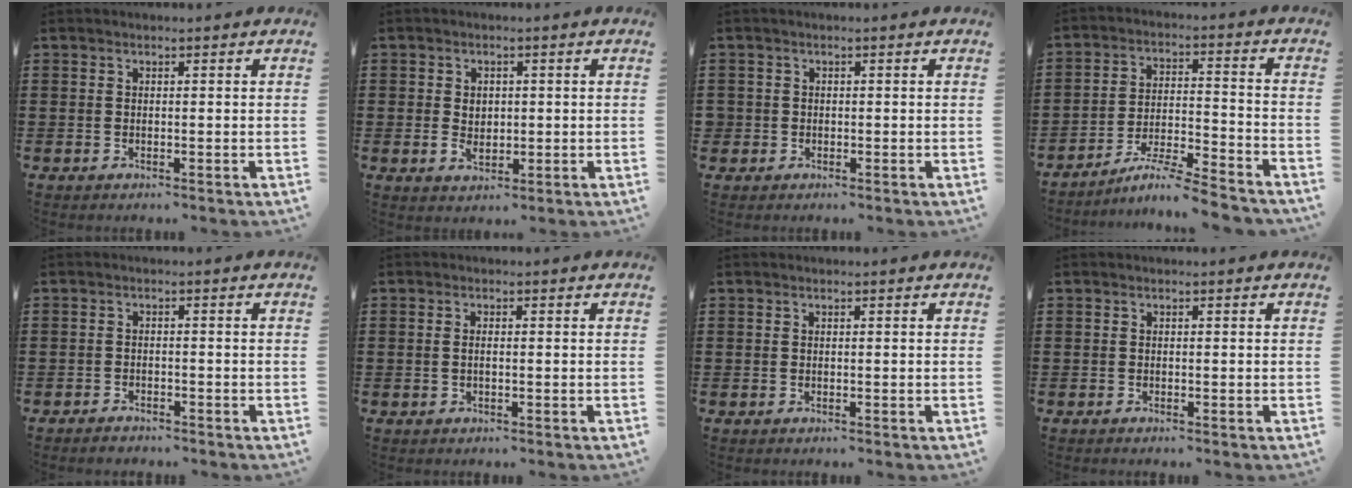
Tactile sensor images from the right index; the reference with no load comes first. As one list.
[{"total": 2.4, "force": [0.0, 2.1, 1.3], "torque": [-0.023, 0.006, -0.003]}, {"total": 1.0, "force": [-0.3, 0.9, 0.2], "torque": [-0.006, 0.003, -0.007]}, {"total": 6.8, "force": [-6.1, -0.2, 2.9], "torque": [-0.056, -0.006, -0.119]}, {"total": 1.4, "force": [-1.4, 0.2, 0.0], "torque": [-0.005, 0.002, -0.031]}, {"total": 1.0, "force": [-0.1, 0.3, 1.0], "torque": [-0.020, 0.000, -0.002]}, {"total": 0.0}, {"total": 0.0}]